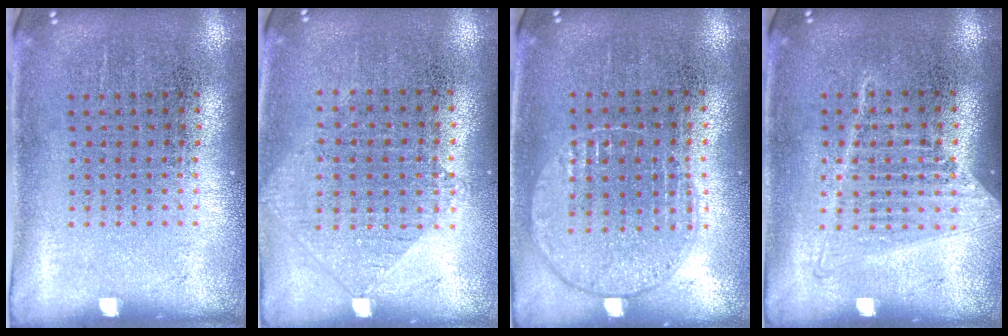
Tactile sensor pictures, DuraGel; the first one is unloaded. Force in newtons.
{"total": 0.9, "press": 0.9, "slide": 0.3}
{"total": 1.0, "press": 1.0, "slide": 0.3}
{"total": 1.2, "press": 1.1, "slide": 0.5}